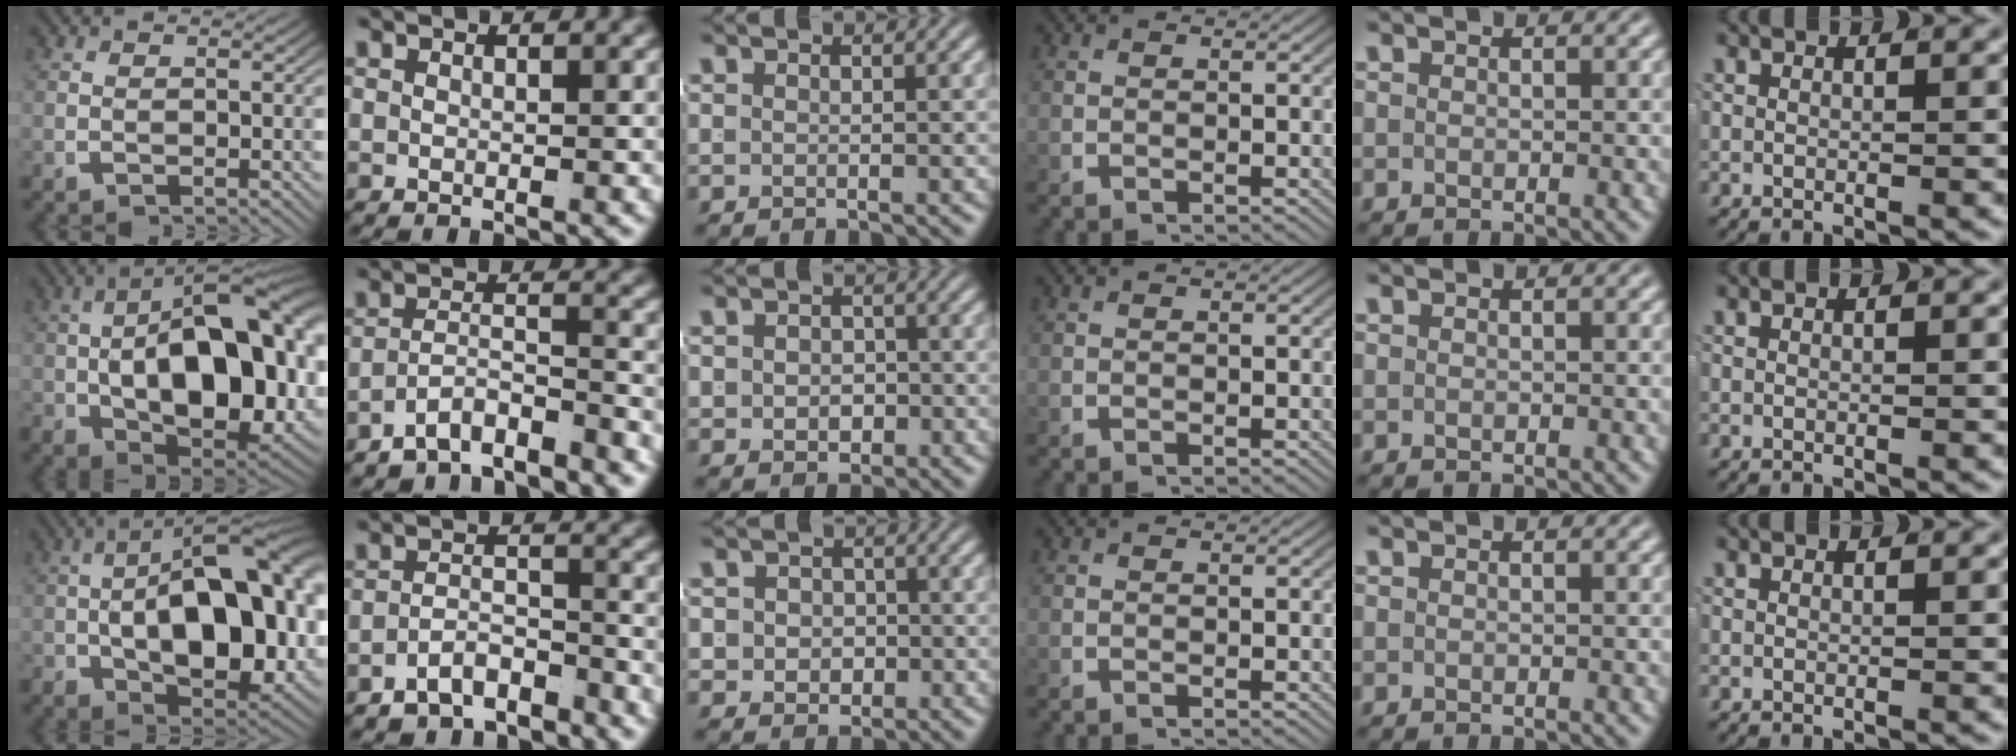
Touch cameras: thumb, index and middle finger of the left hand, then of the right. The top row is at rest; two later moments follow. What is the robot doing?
{"motion": "lift_and_place", "object": "jacket"}